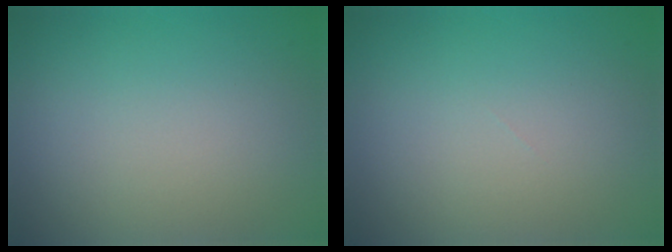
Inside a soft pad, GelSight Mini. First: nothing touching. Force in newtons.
{"total": 0.0}